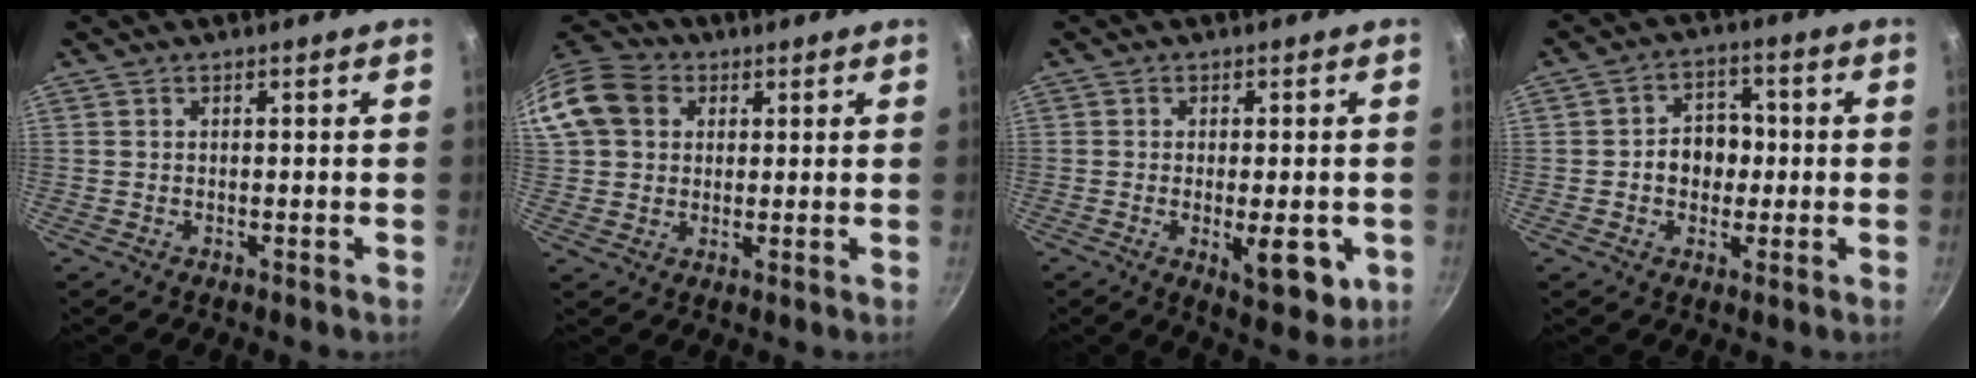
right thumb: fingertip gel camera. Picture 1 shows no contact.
{"total": 14.5, "force": [3.9, 11.9, 7.4], "torque": [-0.146, 0.028, 0.059]}
{"total": 9.2, "force": [-2.2, 3.6, 8.2], "torque": [-0.097, -0.008, -0.024]}
{"total": 7.2, "force": [-0.4, 5.9, 4.2], "torque": [-0.022, 0.013, -0.013]}